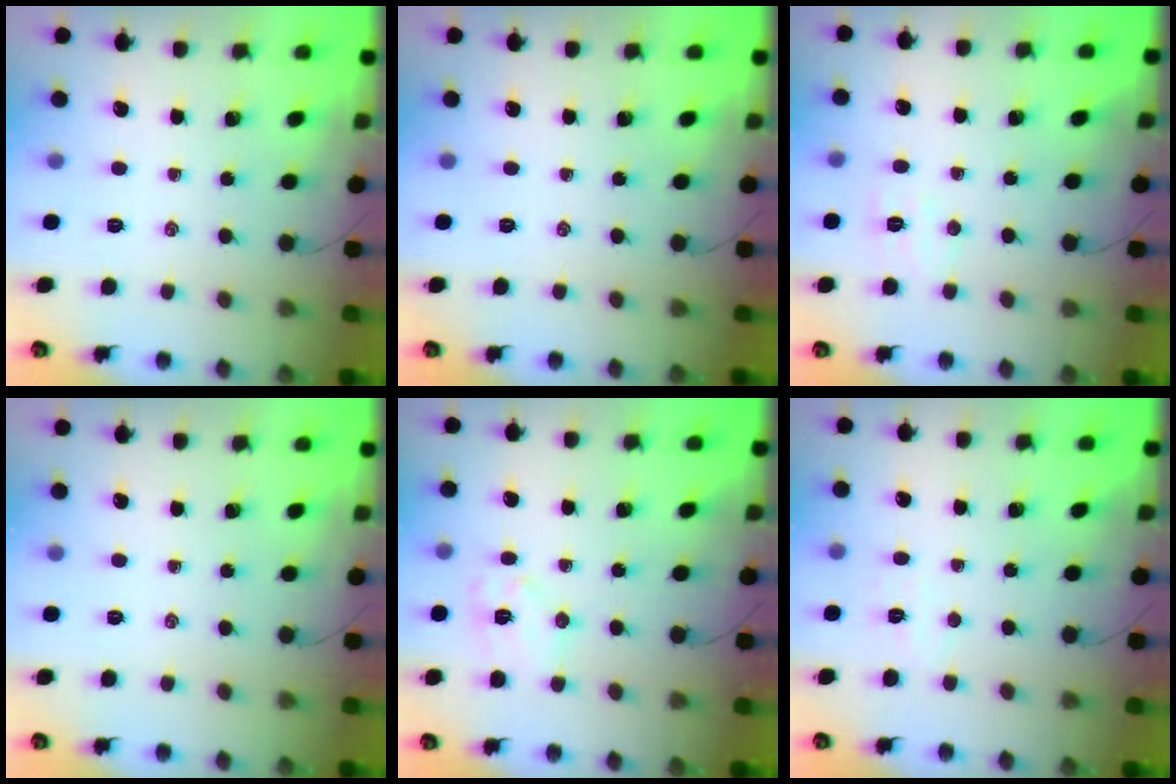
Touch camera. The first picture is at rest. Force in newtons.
{"total": 0.0}
{"total": 5.0, "press": 4.9, "slide": 1.0}
{"total": 0.0}
{"total": 8.4, "press": 8.3, "slide": 0.7}
{"total": 3.2, "press": 3.1, "slide": 0.8}